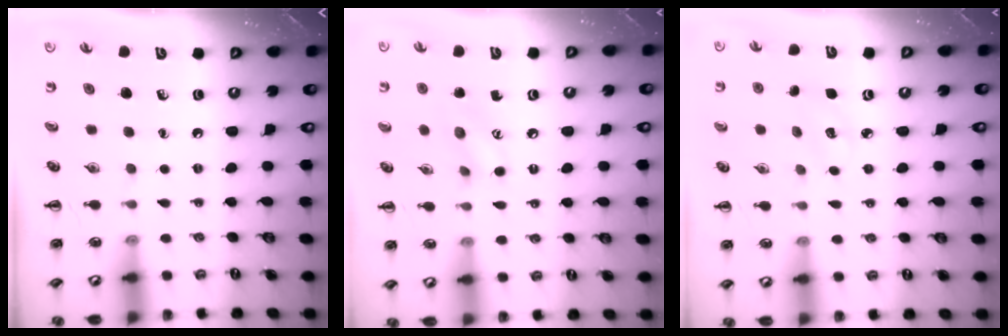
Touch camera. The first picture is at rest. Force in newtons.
{"total": 9.2, "press": 9.2, "slide": 0.4}
{"total": 3.9, "press": 3.8, "slide": 1.0}